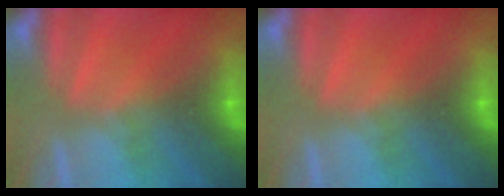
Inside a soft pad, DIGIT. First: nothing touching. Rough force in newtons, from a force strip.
{"total": 0.0}